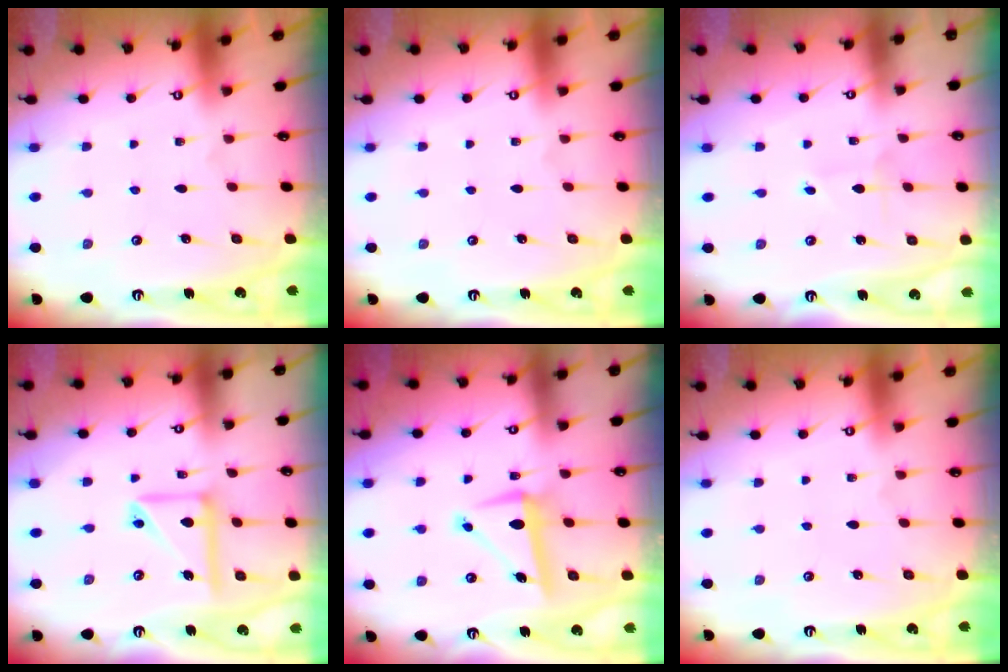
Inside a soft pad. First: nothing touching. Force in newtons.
{"total": 0.0}
{"total": 1.6, "press": 1.6, "slide": 0.2}
{"total": 13.4, "press": 13.2, "slide": 1.9}
{"total": 7.6, "press": 7.5, "slide": 1.2}
{"total": 0.0}